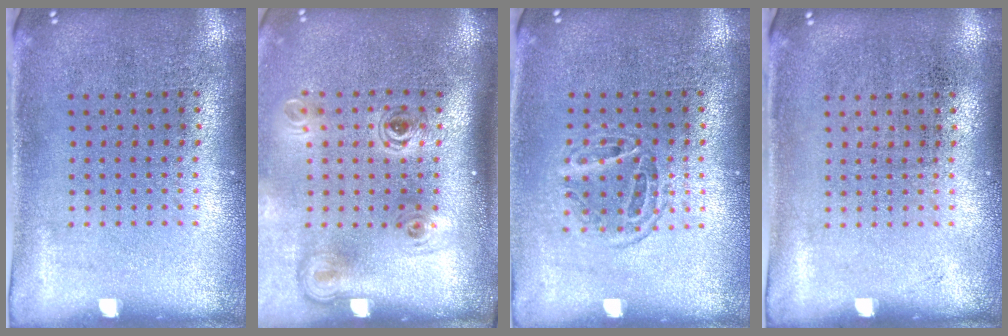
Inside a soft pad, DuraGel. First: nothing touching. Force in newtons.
{"total": 2.2, "press": 1.5, "slide": 1.6}
{"total": 1.3, "press": 1.1, "slide": 0.7}
{"total": 0.0}